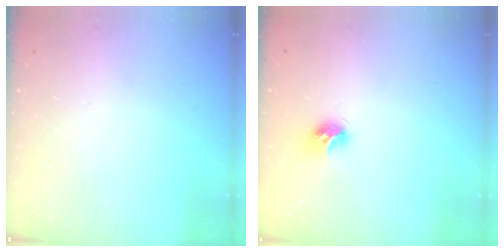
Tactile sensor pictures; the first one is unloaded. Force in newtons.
{"total": 7.5, "press": 7.5, "slide": 0.1}